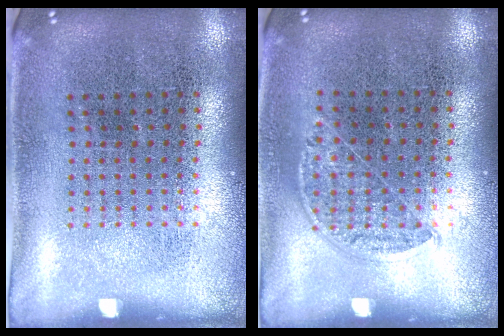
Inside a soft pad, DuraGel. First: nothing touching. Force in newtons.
{"total": 0.8, "press": 0.6, "slide": 0.6}